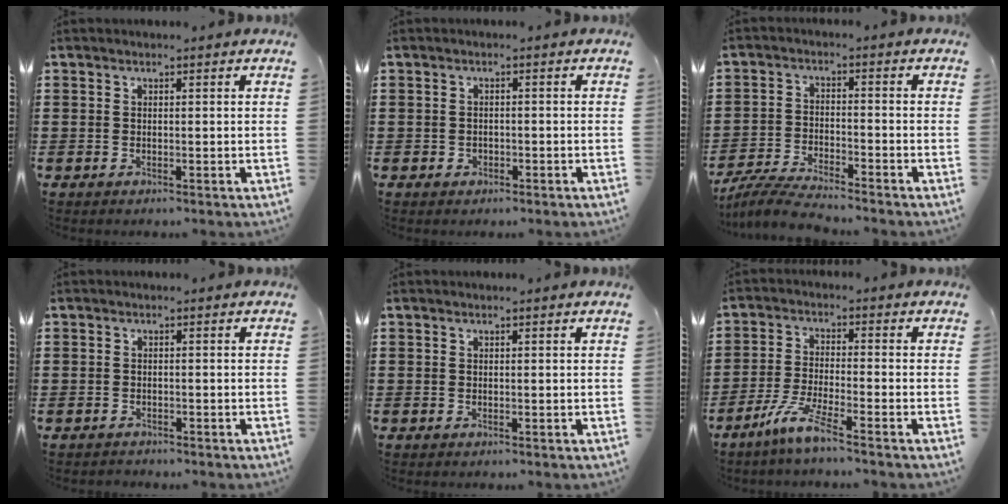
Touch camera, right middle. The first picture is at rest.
{"total": 0.9, "force": [-0.5, 0.7, 0.3], "torque": [-0.009, -0.001, -0.012]}
{"total": 5.8, "force": [-5.5, 0.3, 1.9], "torque": [-0.050, -0.008, -0.109]}
{"total": 1.0, "force": [-0.9, 0.3, -0.1], "torque": [-0.001, 0.002, -0.020]}
{"total": 0.0}
{"total": 5.8, "force": [-4.2, 0.2, 4.0], "torque": [-0.093, -0.012, -0.080]}